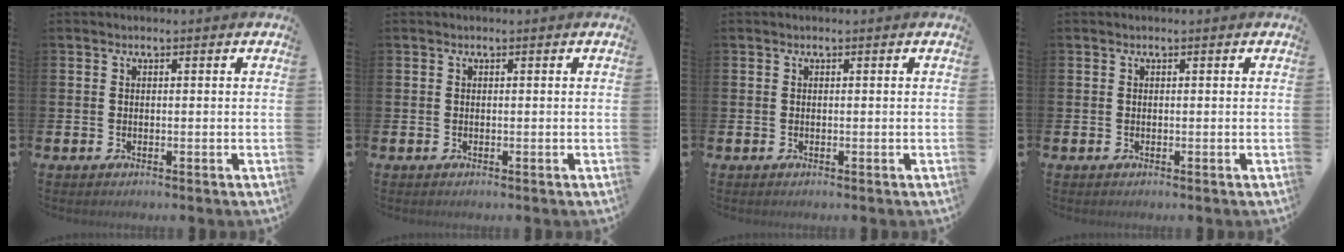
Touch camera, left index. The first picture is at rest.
{"total": 0.0}
{"total": 0.0}
{"total": 0.0}